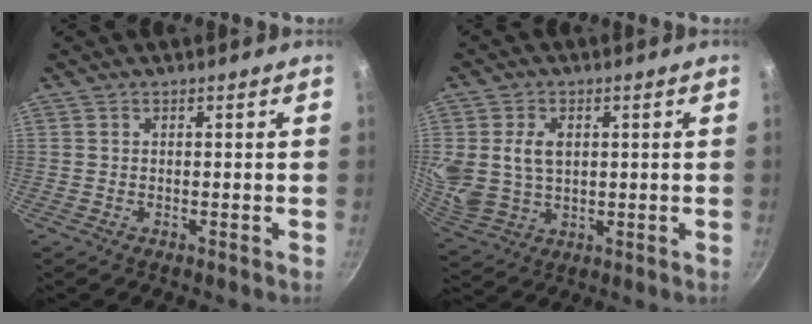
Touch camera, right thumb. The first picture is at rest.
{"total": 10.1, "force": [1.9, 7.3, 6.8], "torque": [-0.119, -0.017, 0.044]}